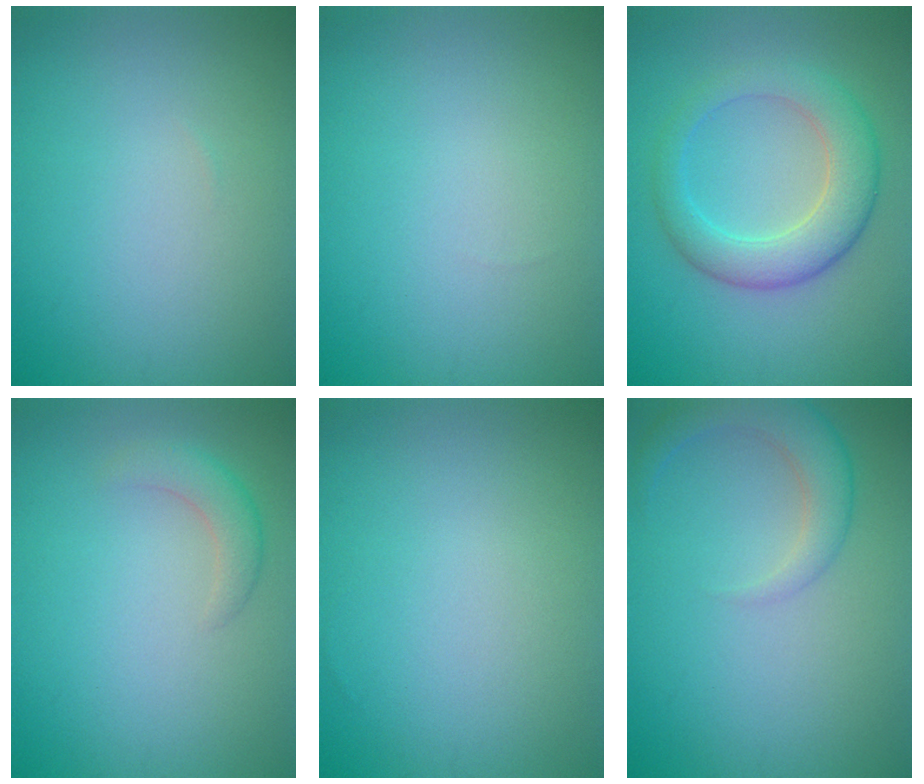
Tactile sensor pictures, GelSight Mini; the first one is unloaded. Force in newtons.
{"total": 0.0}
{"total": 5.1, "press": 5.0, "slide": 0.4}
{"total": 2.1, "press": 2.1, "slide": 0.2}
{"total": 0.0}
{"total": 3.5, "press": 3.5, "slide": 0.3}